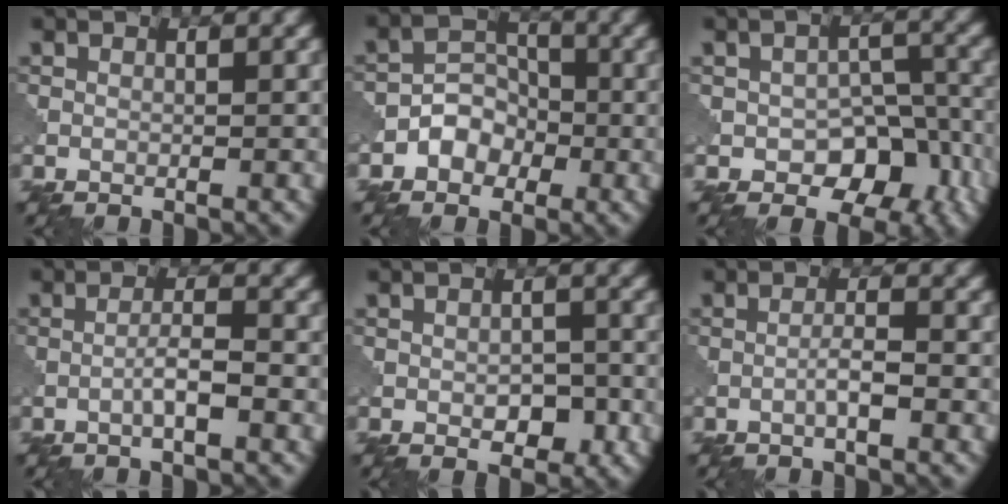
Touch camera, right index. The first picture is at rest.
{"total": 3.1, "force": [-1.4, 2.4, 1.3], "torque": [-0.012, 0.011, -0.028]}
{"total": 7.2, "force": [-2.6, 4.9, 4.6], "torque": [-0.049, -0.011, -0.036]}
{"total": 2.3, "force": [-0.9, 0.3, 2.1], "torque": [-0.037, 0.009, -0.020]}
{"total": 2.8, "force": [-0.9, 1.6, 2.1], "torque": [-0.030, -0.003, -0.011]}
{"total": 1.8, "force": [-0.7, 0.2, 1.7], "torque": [-0.031, 0.006, -0.017]}